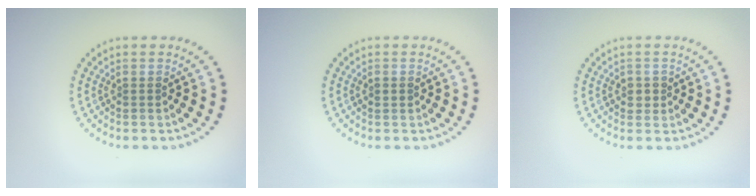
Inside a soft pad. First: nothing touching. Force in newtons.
{"total": 0.9, "press": 0.9, "slide": 0.1}
{"total": 1.2, "press": 1.1, "slide": 0.5}